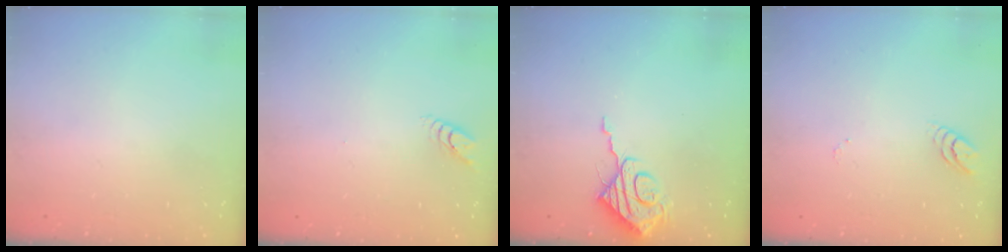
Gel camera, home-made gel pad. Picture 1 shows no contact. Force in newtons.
{"total": 3.3, "press": 3.3, "slide": 0.3}
{"total": 9.5, "press": 9.5, "slide": 0.3}
{"total": 3.1, "press": 3.1, "slide": 0.3}